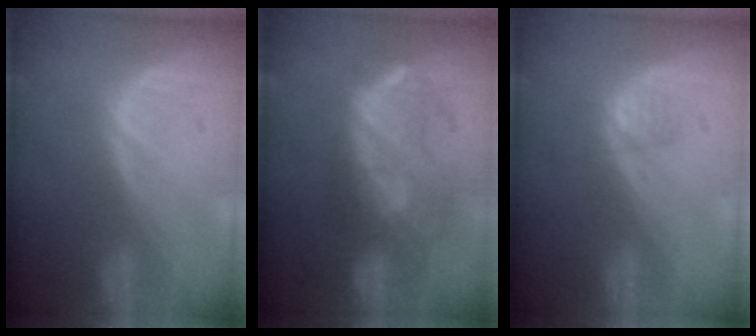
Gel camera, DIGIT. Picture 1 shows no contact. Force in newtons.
{"total": 9.0, "press": 9.0, "slide": 1.2}
{"total": 1.9, "press": 1.7, "slide": 0.8}